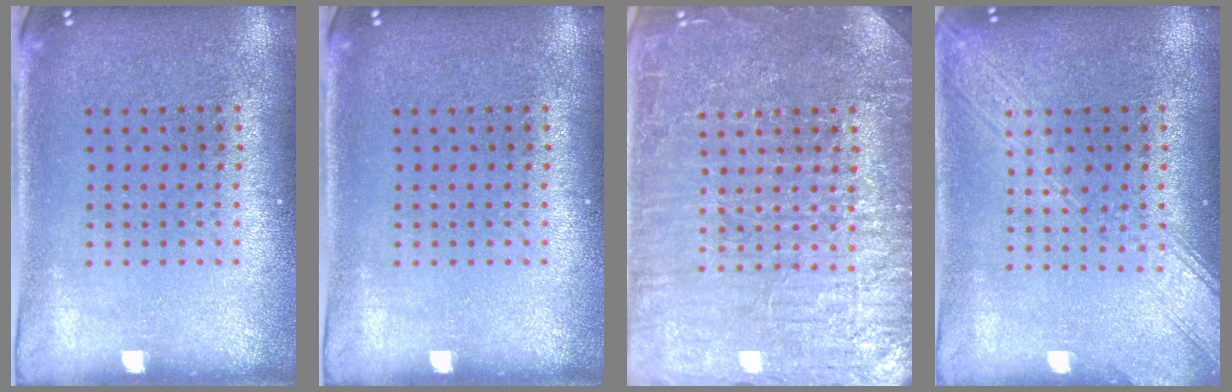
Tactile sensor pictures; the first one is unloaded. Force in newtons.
{"total": 0.0}
{"total": 7.1, "press": 7.1, "slide": 1.0}
{"total": 3.4, "press": 3.4, "slide": 0.5}